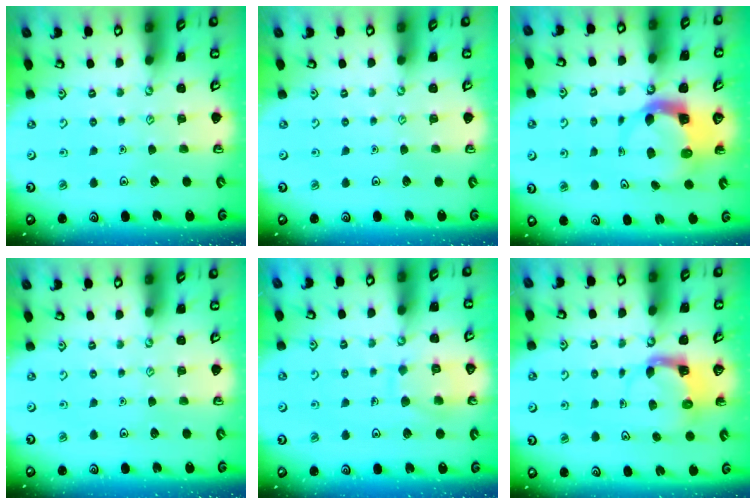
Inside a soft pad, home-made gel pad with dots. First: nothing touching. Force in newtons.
{"total": 0.0}
{"total": 5.7, "press": 5.6, "slide": 1.0}
{"total": 0.0}
{"total": 9.8, "press": 9.8, "slide": 1.0}
{"total": 3.8, "press": 3.7, "slide": 0.6}